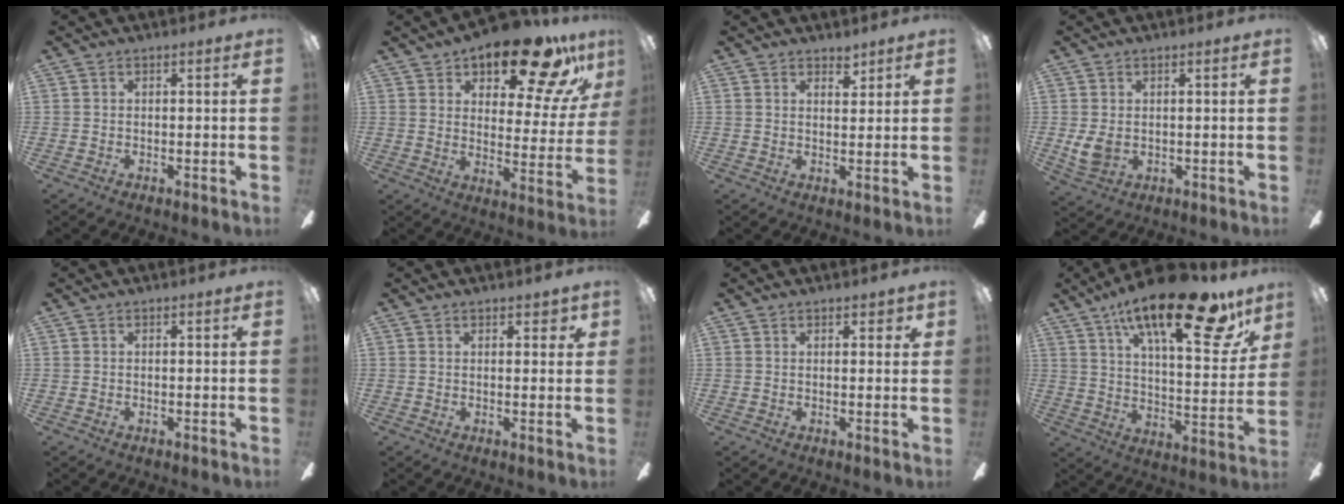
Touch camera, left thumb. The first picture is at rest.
{"total": 18.9, "force": [13.6, 7.3, 10.9], "torque": [-0.166, -0.086, 0.224]}
{"total": 3.3, "force": [2.9, 1.4, 0.9], "torque": [0.002, -0.018, 0.050]}
{"total": 4.6, "force": [0.7, 3.3, 3.1], "torque": [-0.063, 0.000, 0.013]}
{"total": 0.0}
{"total": 2.6, "force": [1.6, 1.2, 1.7], "torque": [-0.011, -0.006, 0.024]}
{"total": 2.1, "force": [1.4, 0.8, 1.4], "torque": [-0.012, -0.004, 0.021]}
{"total": 26.3, "force": [16.5, 8.5, 18.7], "torque": [-0.278, -0.099, 0.261]}